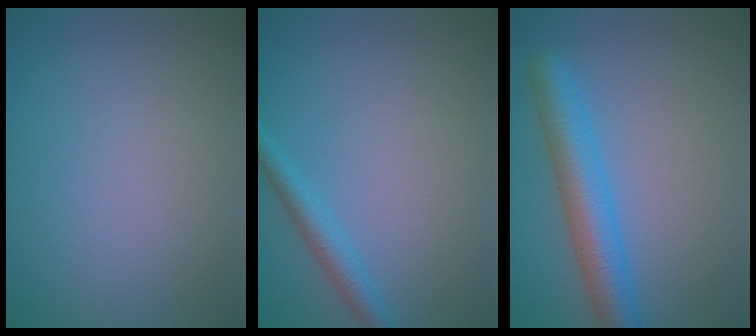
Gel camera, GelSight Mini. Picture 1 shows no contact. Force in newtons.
{"total": 2.2, "press": 2.2, "slide": 0.1}
{"total": 5.0, "press": 5.0, "slide": 0.1}